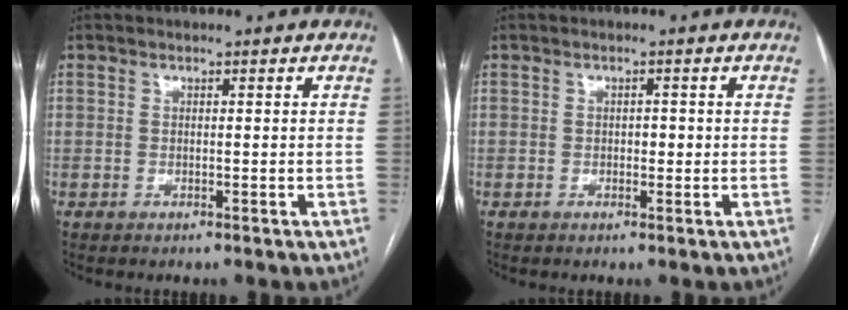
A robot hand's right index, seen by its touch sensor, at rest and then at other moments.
{"total": 1.3, "force": [-0.1, 0.8, 1.0], "torque": [-0.010, 0.004, -0.002]}